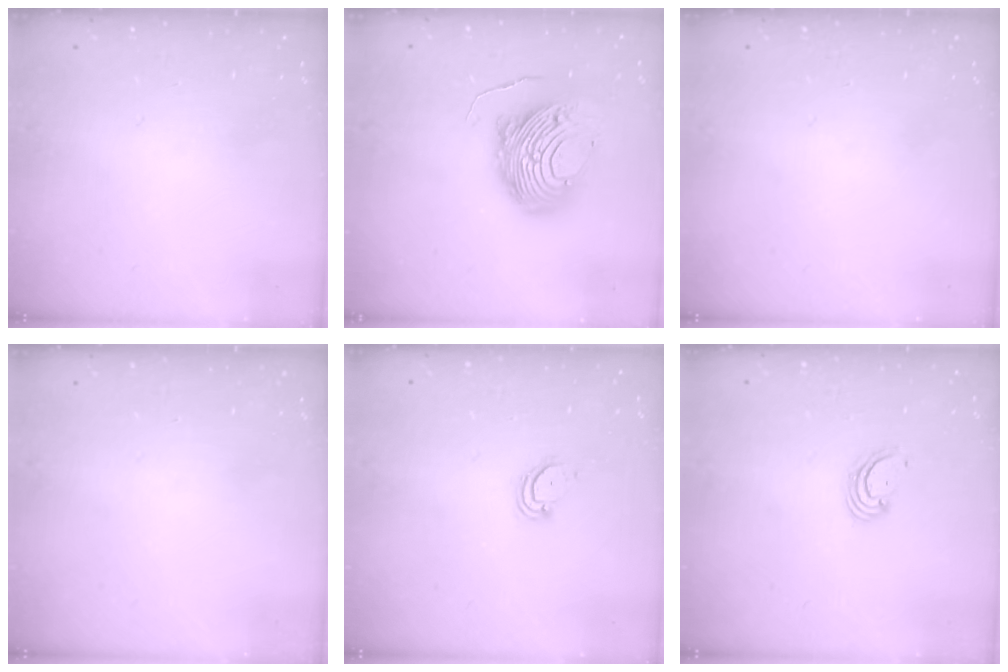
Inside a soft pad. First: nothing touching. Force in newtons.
{"total": 14.7, "press": 14.6, "slide": 1.4}
{"total": 0.0}
{"total": 0.0}
{"total": 3.3, "press": 3.3, "slide": 0.3}
{"total": 2.3, "press": 2.3, "slide": 0.1}